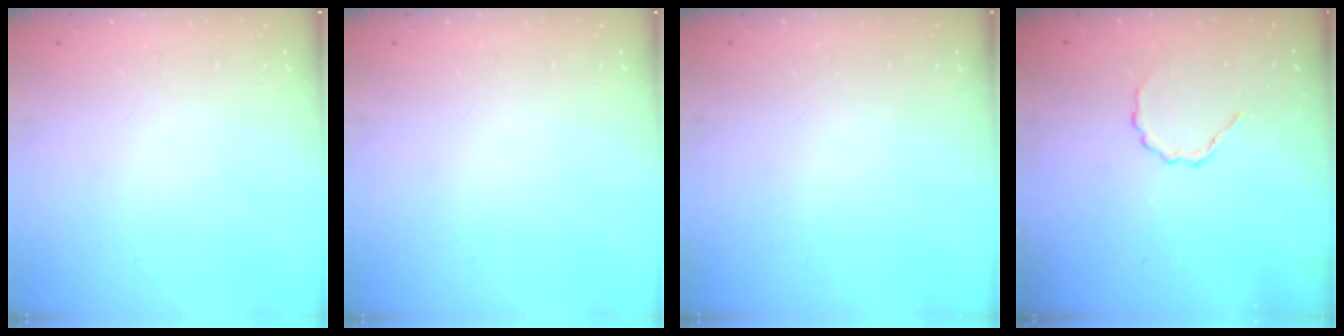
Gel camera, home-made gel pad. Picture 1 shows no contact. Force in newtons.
{"total": 0.0}
{"total": 0.0}
{"total": 4.3, "press": 4.0, "slide": 1.4}